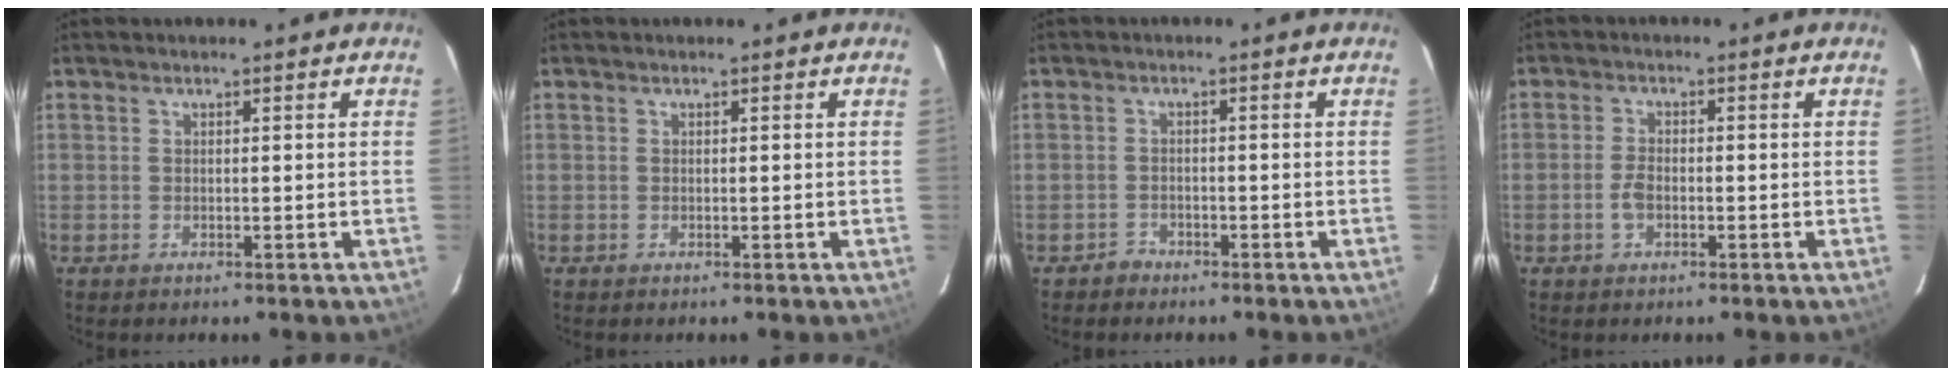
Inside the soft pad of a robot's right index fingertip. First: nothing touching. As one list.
[{"total": 0.0}, {"total": 1.9, "force": [-1.4, 1.3, -0.2], "torque": [0.004, 0.008, -0.024]}, {"total": 2.8, "force": [-1.0, 1.6, 2.1], "torque": [-0.049, 0.003, -0.018]}]